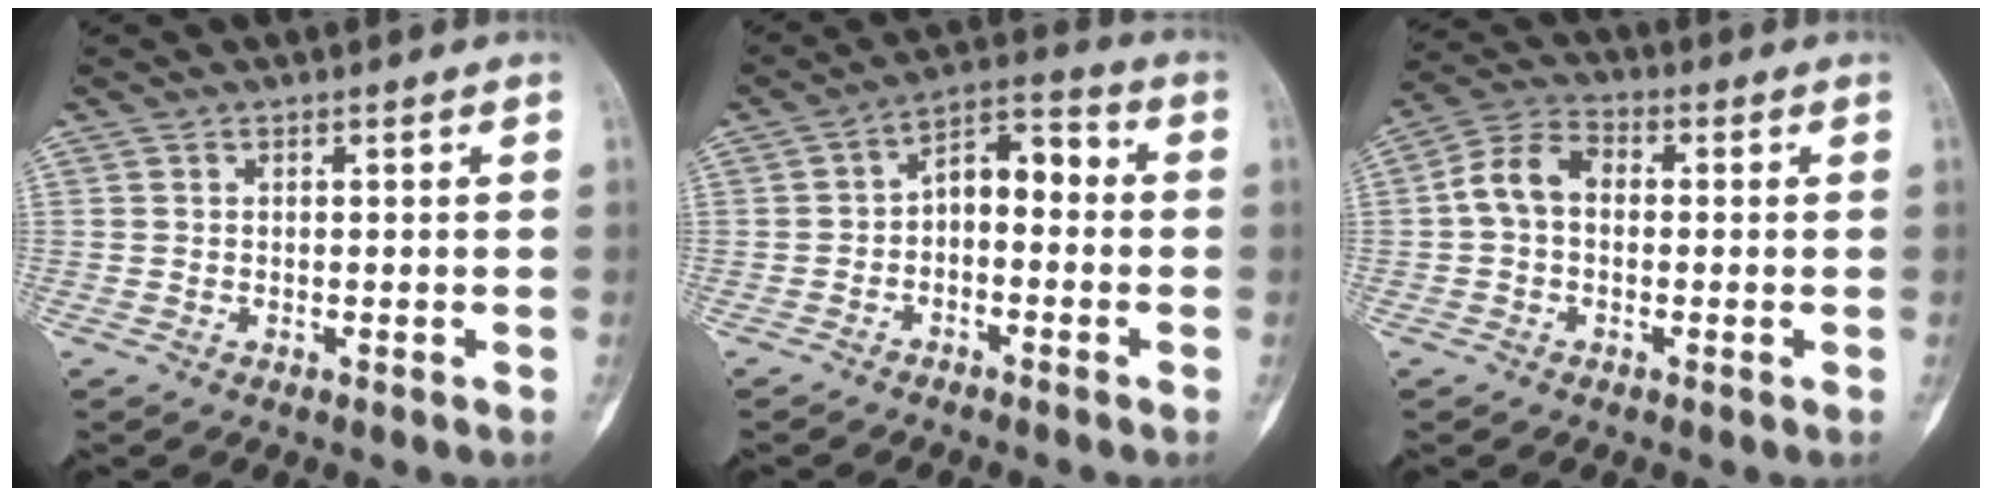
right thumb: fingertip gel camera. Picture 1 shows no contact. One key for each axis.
{"total": 7.9, "fx": -0.9, "fy": 4.6, "fz": 6.3, "tx": -0.081, "ty": 0.045, "tz": -0.029}
{"total": 7.3, "fx": 0.0, "fy": 5.2, "fz": 5.2, "tx": -0.092, "ty": 0.025, "tz": -0.012}